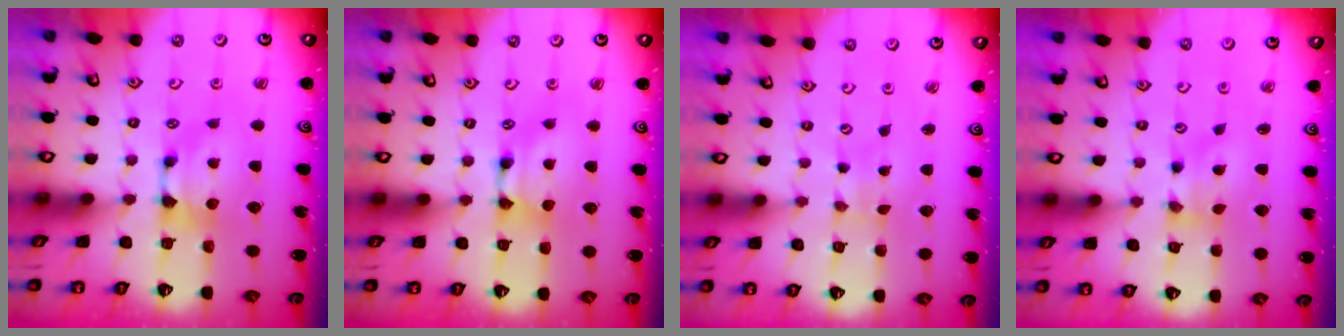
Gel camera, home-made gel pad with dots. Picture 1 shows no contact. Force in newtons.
{"total": 1.7, "press": 1.6, "slide": 0.2}
{"total": 5.7, "press": 5.6, "slide": 0.5}
{"total": 1.0, "press": 0.2, "slide": 0.9}